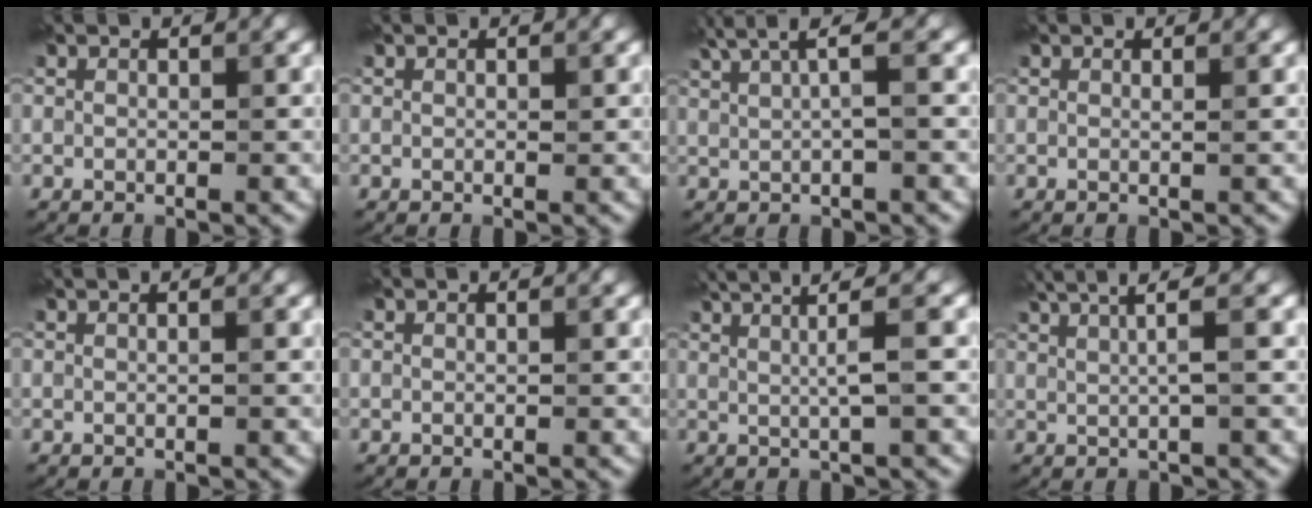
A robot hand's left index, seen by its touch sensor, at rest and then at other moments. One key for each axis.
{"total": 0.0}
{"total": 4.1, "fx": 2.1, "fy": 1.0, "fz": 3.4, "tx": -0.053, "ty": 0.012, "tz": 0.031}
{"total": 0.5, "fx": 0.2, "fy": 0.2, "fz": 0.5, "tx": 0.000, "ty": 0.000, "tz": -0.001}
{"total": 0.7, "fx": 0.2, "fy": 0.3, "fz": 0.7, "tx": -0.008, "ty": 0.002, "tz": -0.004}
{"total": 0.0}
{"total": 4.7, "fx": 1.9, "fy": 0.9, "fz": 4.2, "tx": -0.057, "ty": 0.013, "tz": 0.024}
{"total": 5.0, "fx": 2.4, "fy": 1.4, "fz": 4.2, "tx": -0.047, "ty": 0.016, "tz": 0.018}